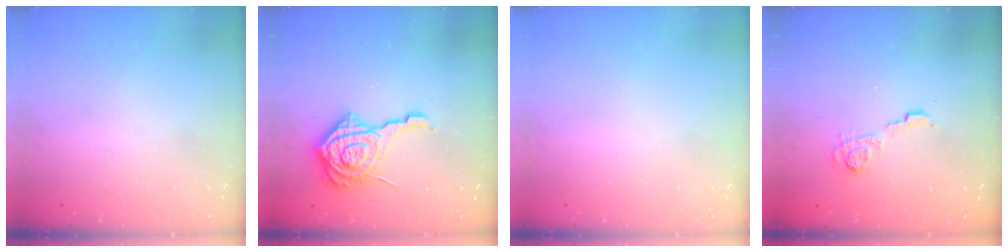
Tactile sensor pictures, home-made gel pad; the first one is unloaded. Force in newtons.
{"total": 13.9, "press": 13.8, "slide": 1.7}
{"total": 0.0}
{"total": 4.9, "press": 4.9, "slide": 0.3}